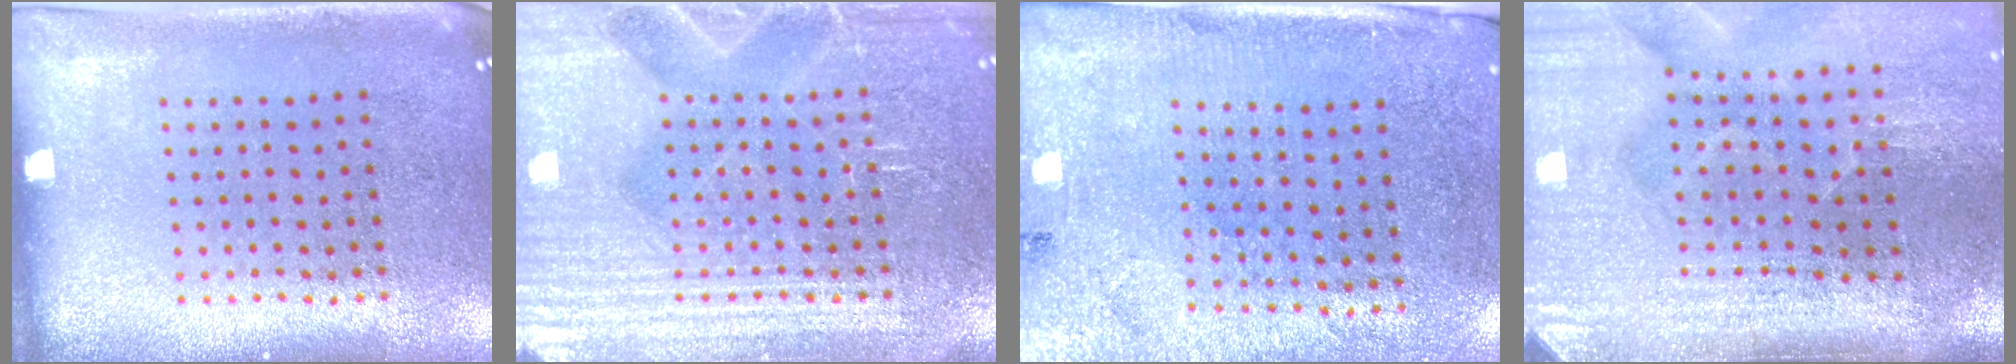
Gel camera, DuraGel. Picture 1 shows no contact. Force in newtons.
{"total": 5.9, "press": 5.9, "slide": 0.8}
{"total": 2.7, "press": 2.4, "slide": 1.3}
{"total": 4.9, "press": 4.1, "slide": 2.7}